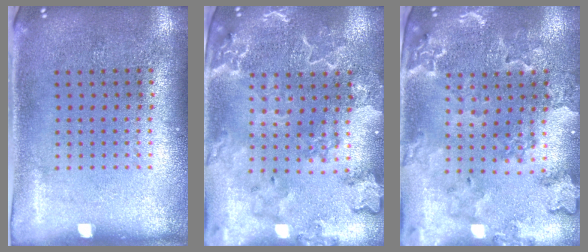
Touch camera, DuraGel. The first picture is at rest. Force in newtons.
{"total": 2.6, "press": 2.5, "slide": 0.9}
{"total": 1.9, "press": 1.9, "slide": 0.2}